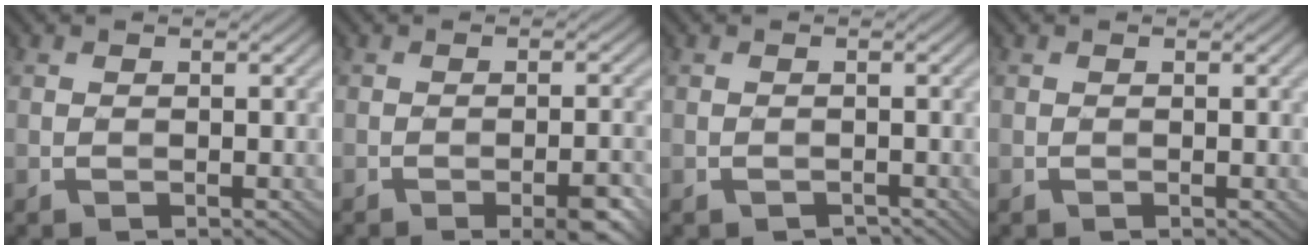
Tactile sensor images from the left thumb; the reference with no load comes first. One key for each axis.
{"total": 3.7, "fx": -2.4, "fy": 0.5, "fz": 2.8, "tx": -0.035, "ty": 0.007, "tz": -0.034}
{"total": 0.8, "fx": -0.6, "fy": 0.5, "fz": 0.2, "tx": -0.007, "ty": -0.005, "tz": -0.012}
{"total": 0.0}